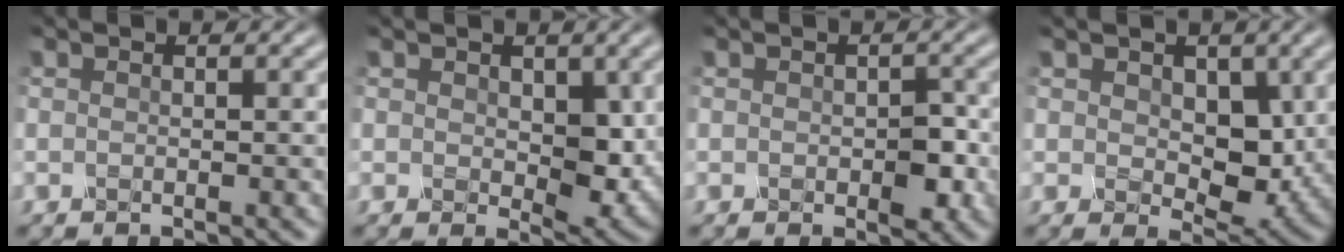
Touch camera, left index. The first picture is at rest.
{"total": 3.7, "force": [0.3, 2.3, 2.9], "torque": [-0.052, -0.008, 0.007]}
{"total": 2.1, "force": [-0.6, 1.1, 1.7], "torque": [-0.029, 0.002, -0.006]}
{"total": 4.6, "force": [0.5, 3.1, 3.4], "torque": [-0.056, -0.009, 0.009]}